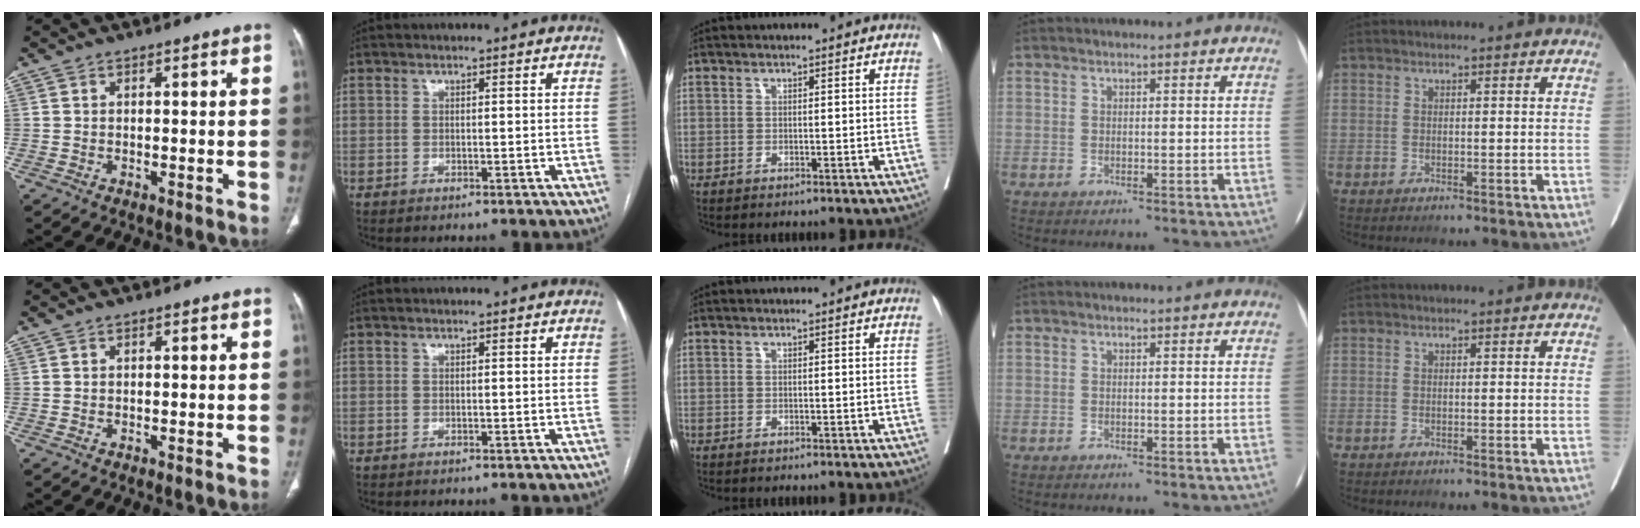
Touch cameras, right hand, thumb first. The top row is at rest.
{}